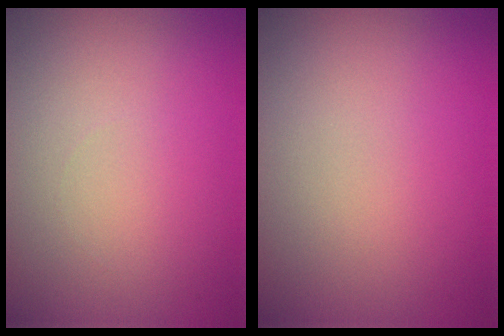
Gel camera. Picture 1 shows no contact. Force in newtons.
{"total": 0.0}